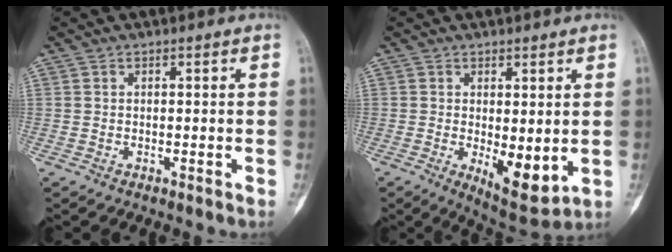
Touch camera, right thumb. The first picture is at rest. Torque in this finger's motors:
{"motor_torque": [-0.39, 0.83, 0.37, 0.56, 0.01]}